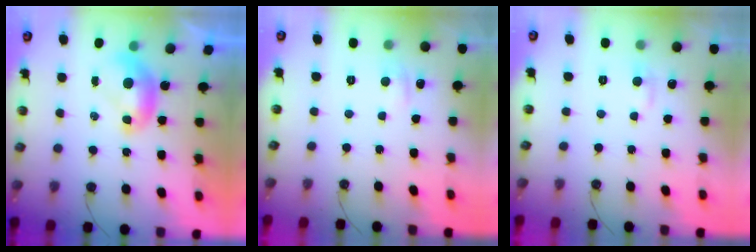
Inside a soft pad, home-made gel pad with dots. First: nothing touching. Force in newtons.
{"total": 0.9, "press": 0.7, "slide": 0.5}
{"total": 1.4, "press": 1.2, "slide": 0.8}